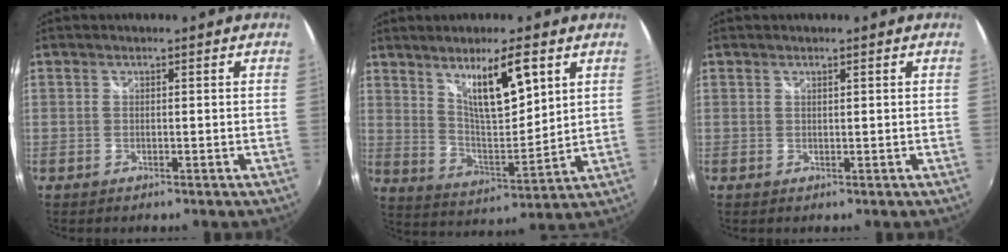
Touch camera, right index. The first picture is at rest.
{"total": 11.8, "force": [6.2, 2.9, 9.6], "torque": [-0.157, -0.005, 0.123]}
{"total": 0.6, "force": [0.5, -0.1, 0.3], "torque": [-0.003, 0.005, 0.011]}